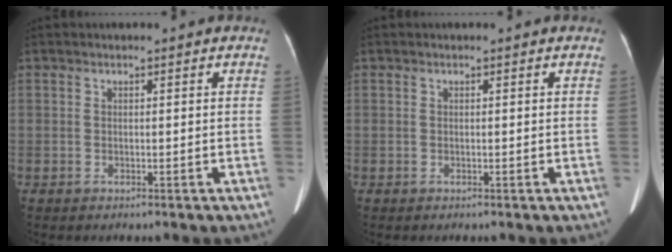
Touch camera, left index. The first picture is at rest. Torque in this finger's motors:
{"motor_torque": [0.00, 0.00, 0.01, 0.00]}